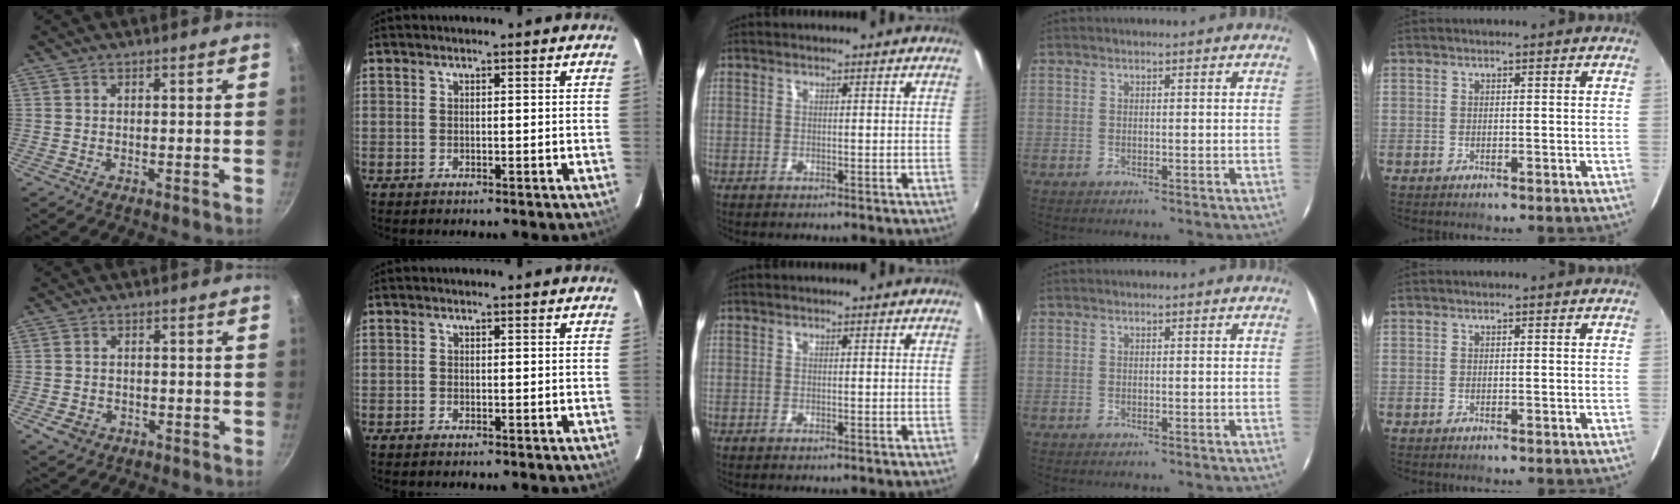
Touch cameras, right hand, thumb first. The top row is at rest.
{"thumb": {"total": 3.9, "force": [-1.4, 3.1, 1.8], "torque": [-0.030, 0.012, -0.014]}}